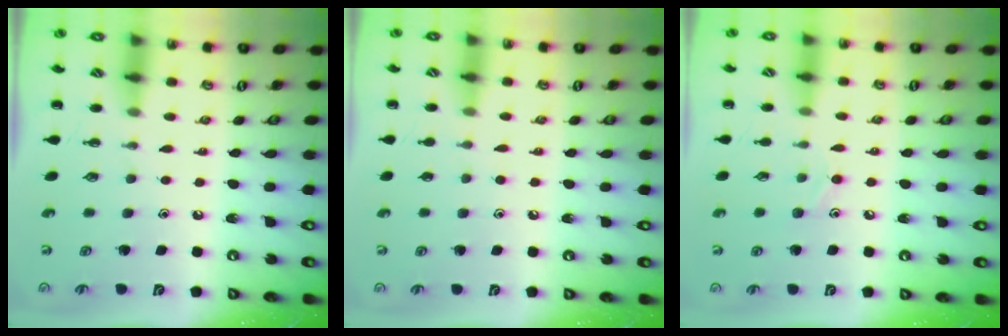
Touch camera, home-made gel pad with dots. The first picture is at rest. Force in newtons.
{"total": 2.9, "press": 2.6, "slide": 1.2}
{"total": 6.2, "press": 5.9, "slide": 1.9}